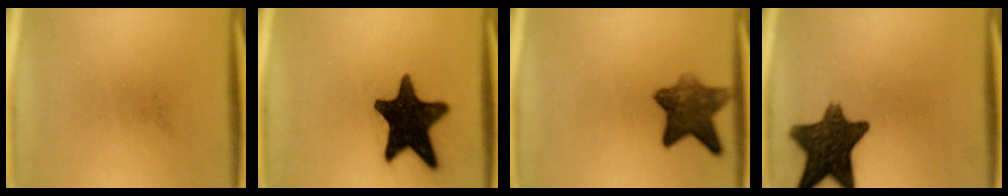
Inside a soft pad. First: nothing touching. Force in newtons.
{"total": 17.1}
{"total": 8.2}
{"total": 13.0}